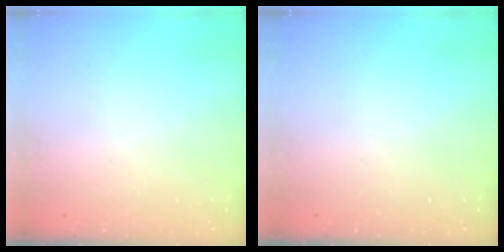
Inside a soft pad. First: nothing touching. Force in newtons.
{"total": 0.0}